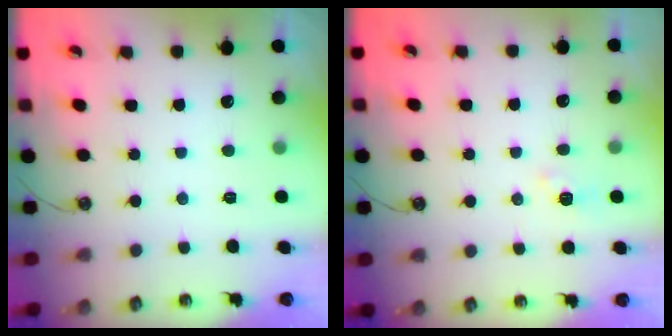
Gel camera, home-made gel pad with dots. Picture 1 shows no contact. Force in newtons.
{"total": 4.0, "press": 4.0, "slide": 0.6}